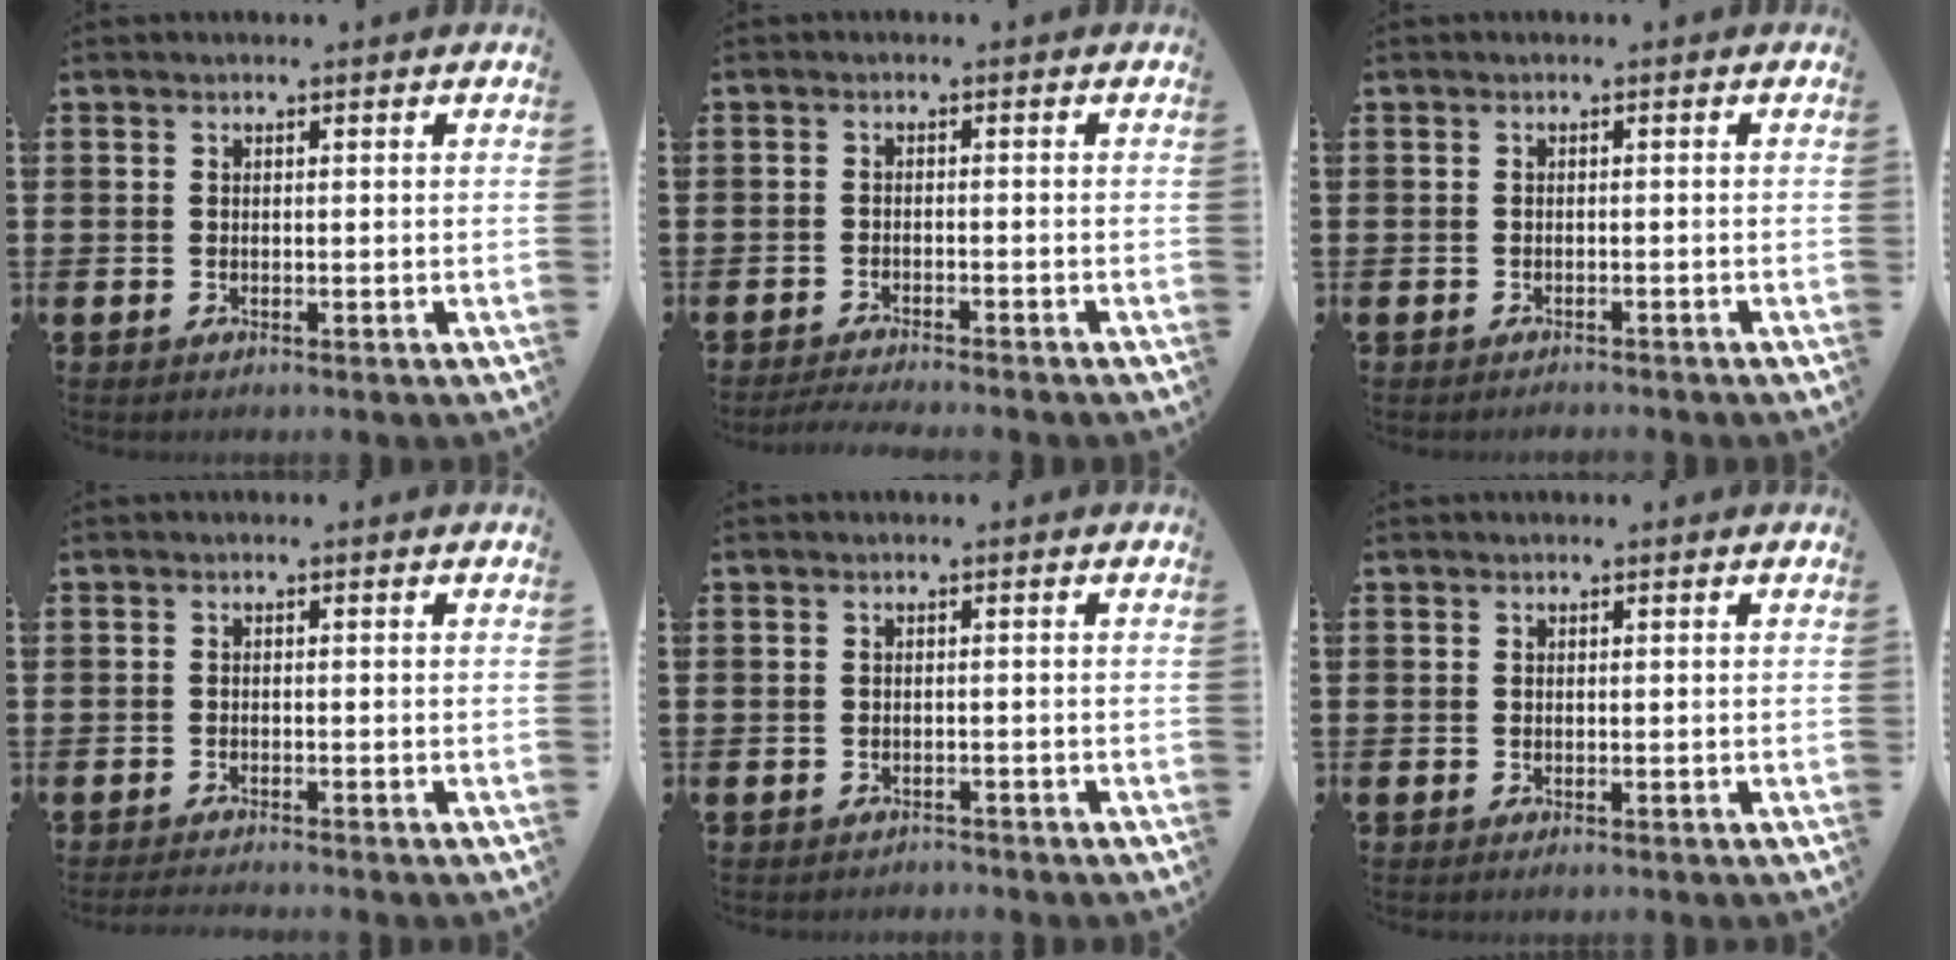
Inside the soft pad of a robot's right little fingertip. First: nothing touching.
{"total": 1.6, "force": [-1.6, -0.1, 0.5], "torque": [-0.007, 0.002, -0.031]}
{"total": 0.6, "force": [-0.6, 0.0, 0.0], "torque": [0.000, -0.002, -0.014]}
{"total": 1.0, "force": [-1.0, -0.1, 0.3], "torque": [-0.005, -0.001, -0.019]}
{"total": 0.7, "force": [-0.7, 0.1, -0.1], "torque": [-0.001, -0.001, -0.015]}
{"total": 0.0}